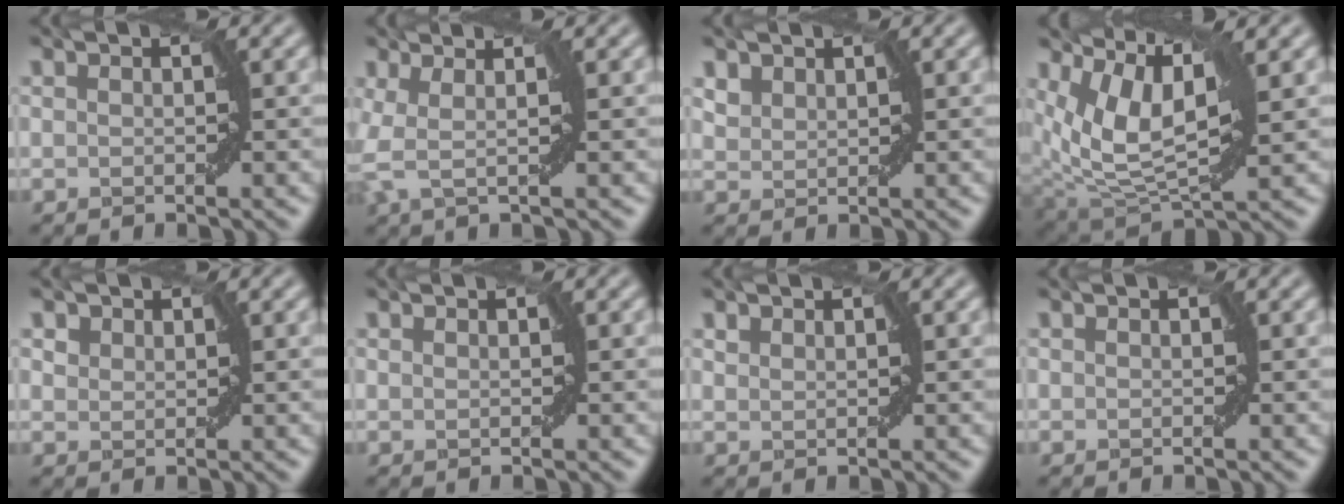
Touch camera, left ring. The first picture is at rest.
{"total": 2.4, "force": [0.3, 0.3, 2.3], "torque": [-0.051, 0.003, 0.004]}
{"total": 1.4, "force": [1.2, 0.7, 0.2], "torque": [-0.008, 0.002, 0.028]}
{"total": 8.4, "force": [3.0, 3.9, 6.7], "torque": [-0.138, 0.000, 0.060]}
{"total": 1.1, "force": [0.8, 0.7, 0.1], "torque": [-0.001, 0.002, 0.017]}
{"total": 0.0}
{"total": 0.7, "force": [0.7, 0.2, 0.1], "torque": [-0.004, 0.001, 0.015]}
{"total": 0.0}